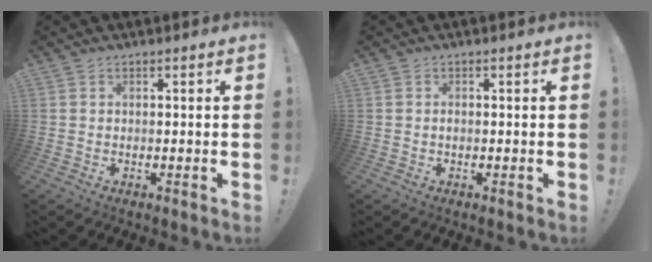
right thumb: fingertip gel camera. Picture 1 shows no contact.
{"total": 0.6, "force": [-0.4, 0.2, 0.4], "torque": [-0.009, 0.001, -0.007]}